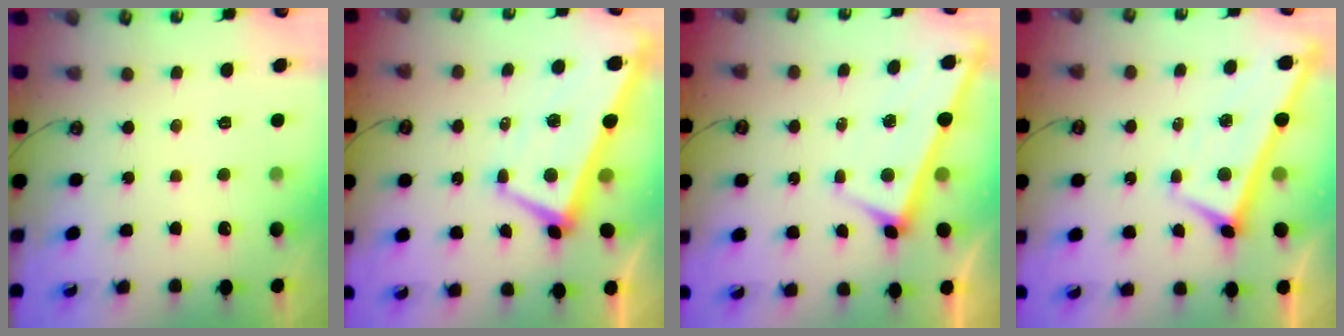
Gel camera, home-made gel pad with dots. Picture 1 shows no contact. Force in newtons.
{"total": 2.6, "press": 2.3, "slide": 1.1}
{"total": 3.2, "press": 3.2, "slide": 0.0}
{"total": 2.3, "press": 2.2, "slide": 0.2}